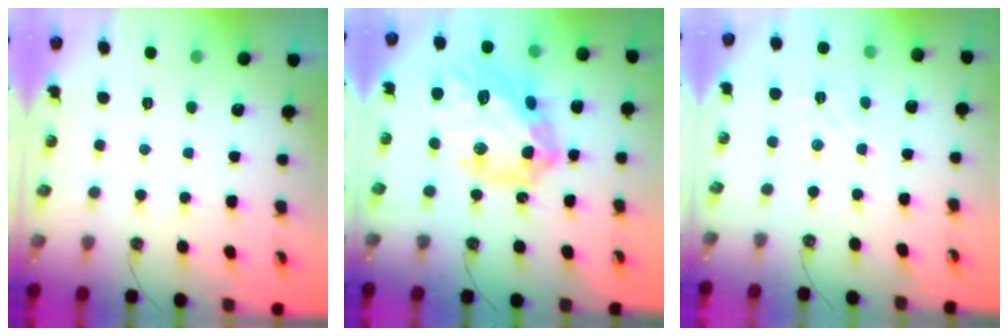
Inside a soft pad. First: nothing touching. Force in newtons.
{"total": 25.4, "press": 25.2, "slide": 2.7}
{"total": 2.5, "press": 2.4, "slide": 0.6}